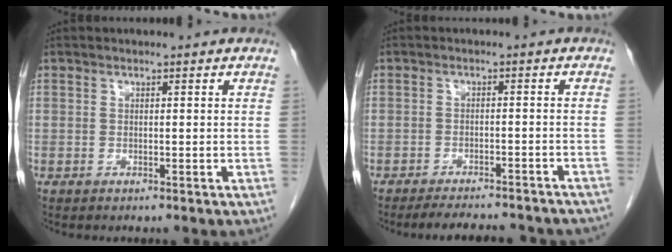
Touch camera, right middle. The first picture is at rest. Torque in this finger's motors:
{"motor_torque": [1.09, -1.05, 0.07, 0.05]}